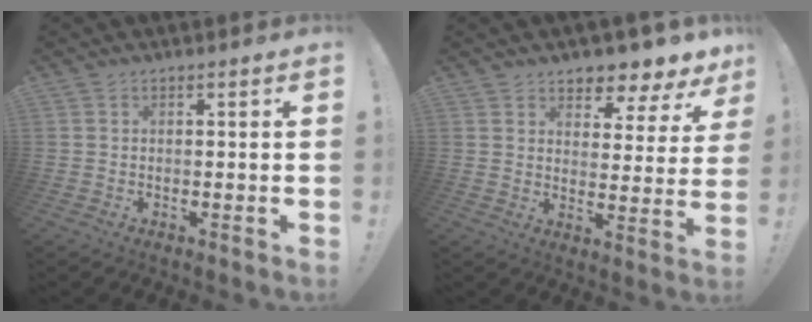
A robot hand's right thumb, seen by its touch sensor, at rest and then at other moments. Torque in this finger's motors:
{"motor_torque": [0.62, 2.15, -0.05, 0.17, 0.00]}